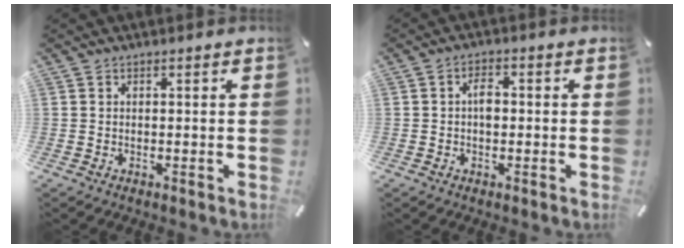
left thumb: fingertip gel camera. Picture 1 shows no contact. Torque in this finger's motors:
{"motor_torque": [0.65, 0.58, 0.43, -0.09, 0.00]}